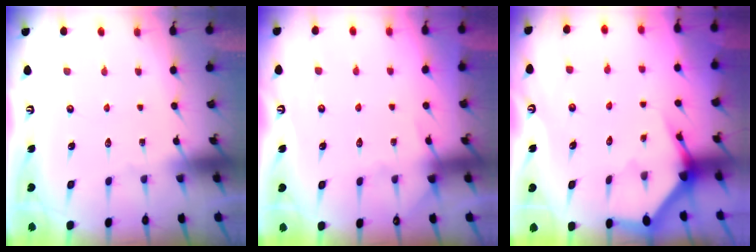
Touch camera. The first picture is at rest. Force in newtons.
{"total": 2.2, "press": 2.2, "slide": 0.2}
{"total": 3.6, "press": 3.5, "slide": 0.2}